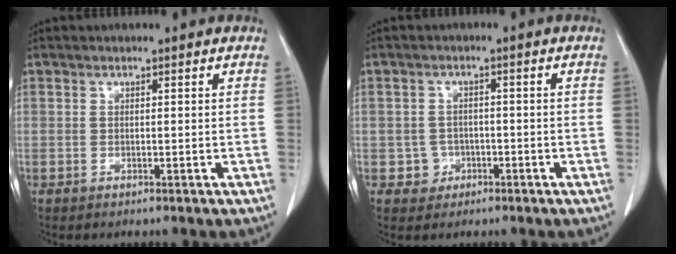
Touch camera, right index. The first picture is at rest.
{"total": 2.9, "force": [-1.0, 2.7, -0.1], "torque": [0.013, 0.012, -0.012]}